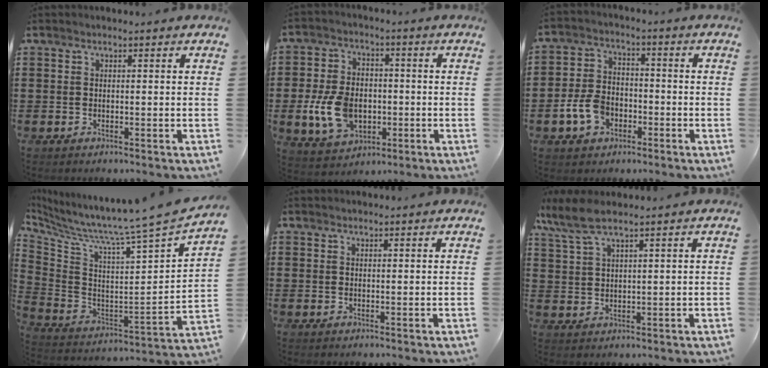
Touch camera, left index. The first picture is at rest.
{"total": 10.5, "force": [-1.3, 7.5, 7.2], "torque": [-0.163, 0.008, -0.025]}
{"total": 6.4, "force": [-2.7, 4.4, 3.7], "torque": [-0.093, 0.007, -0.055]}
{"total": 6.1, "force": [5.5, -1.2, 2.2], "torque": [-0.078, -0.078, 0.075]}
{"total": 0.8, "force": [0.7, 0.0, 0.1], "torque": [-0.003, -0.001, 0.015]}
{"total": 5.6, "force": [4.4, 0.7, 3.4], "torque": [-0.088, -0.010, 0.078]}